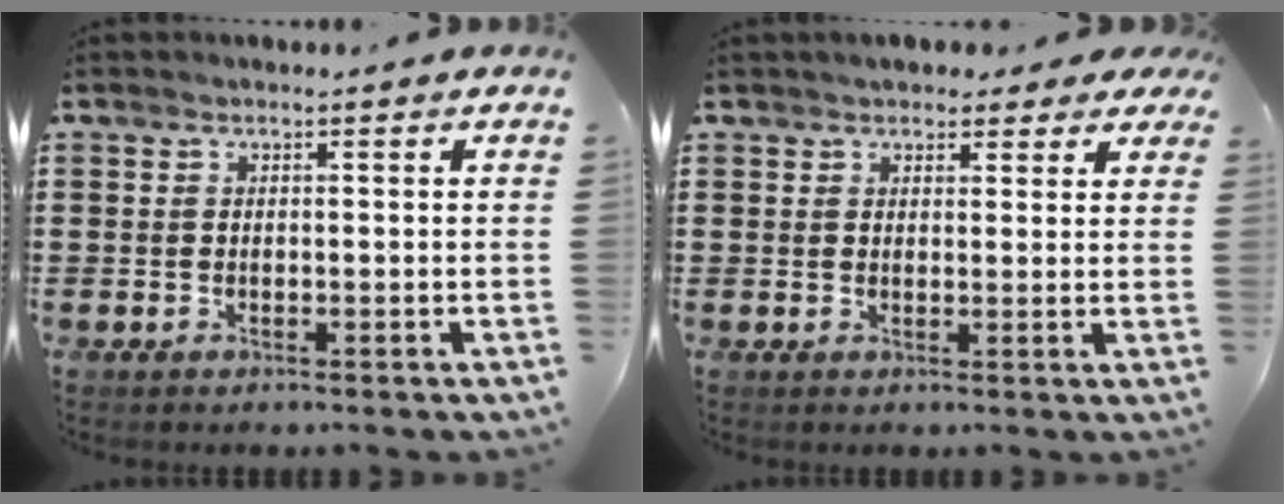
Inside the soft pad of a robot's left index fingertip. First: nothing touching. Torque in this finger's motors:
{"motor_torque": [2.14, 0.00, 0.15, -0.12]}